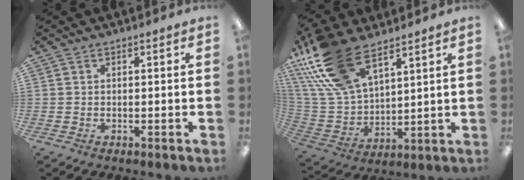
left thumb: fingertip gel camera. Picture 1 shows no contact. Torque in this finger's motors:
{"motor_torque": [0.62, 0.61, 1.46, -1.31, 0.27]}